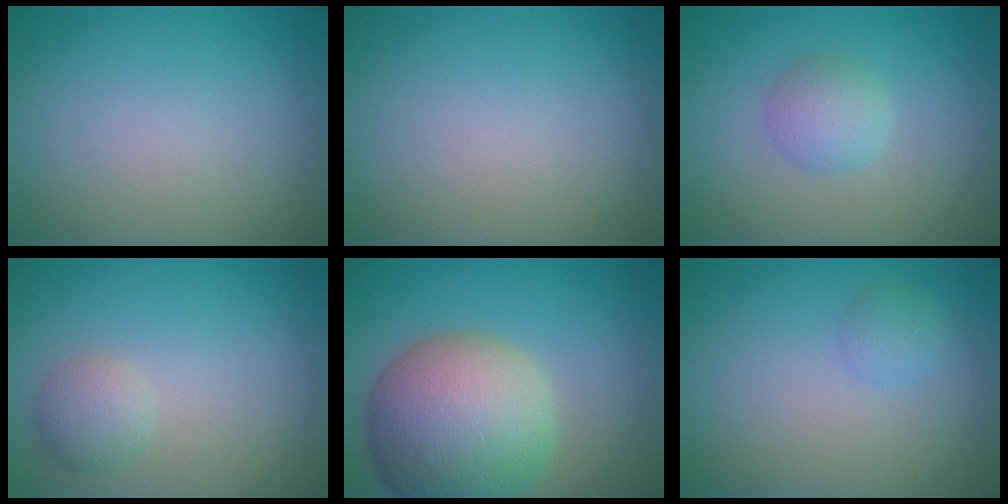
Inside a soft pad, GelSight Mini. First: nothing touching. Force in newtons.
{"total": 0.0}
{"total": 2.5, "press": 2.5, "slide": 0.1}
{"total": 2.1, "press": 2.1, "slide": 0.1}
{"total": 12.3, "press": 12.2, "slide": 1.1}
{"total": 1.2, "press": 1.2, "slide": 0.1}